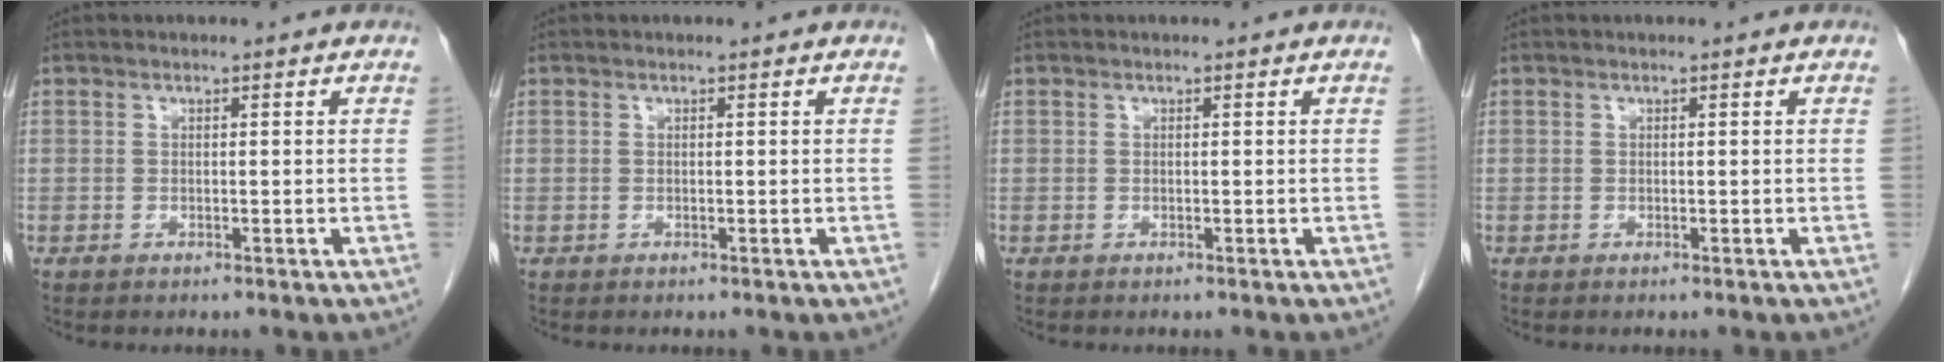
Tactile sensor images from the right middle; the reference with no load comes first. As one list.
[{"total": 0.0}, {"total": 0.0}, {"total": 0.0}]